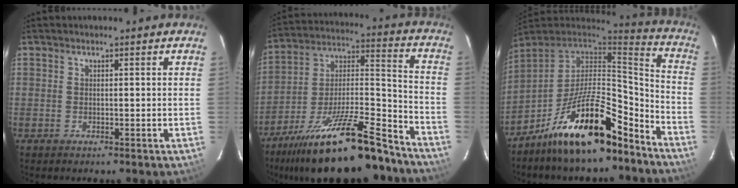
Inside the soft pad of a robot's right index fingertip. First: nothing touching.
{"total": 25.7, "force": [-20.0, 5.5, 15.1], "torque": [-0.253, -0.008, -0.309]}
{"total": 21.0, "force": [-14.0, 6.7, 14.1], "torque": [-0.243, 0.010, -0.236]}